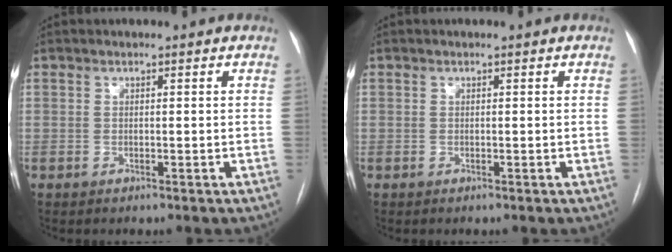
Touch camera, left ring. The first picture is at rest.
{"total": 0.0}